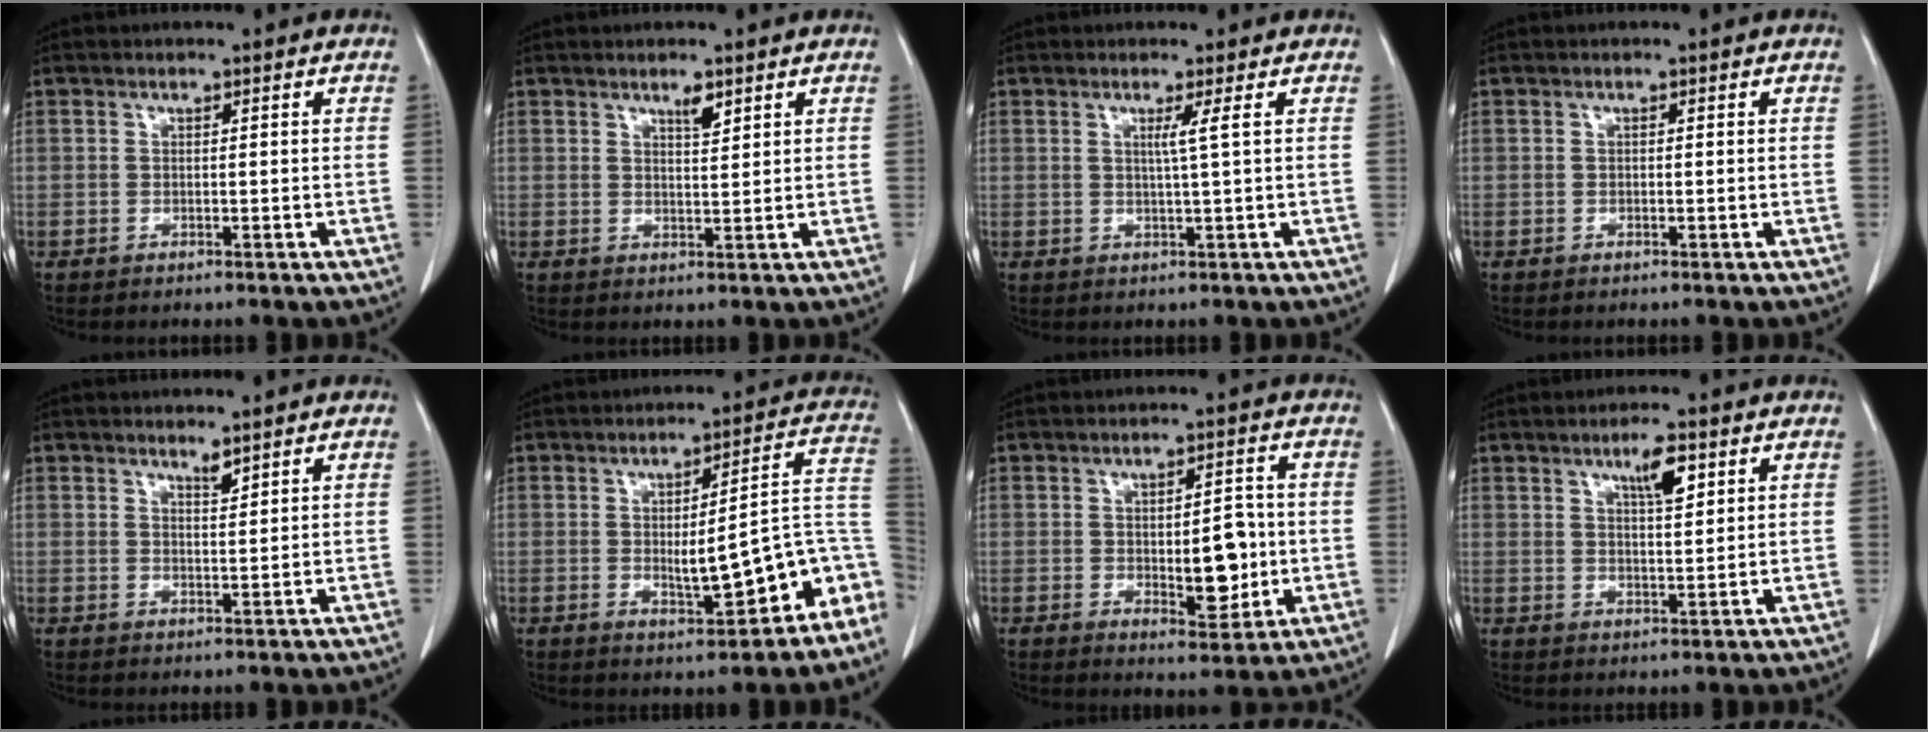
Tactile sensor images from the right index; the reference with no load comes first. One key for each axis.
{"total": 2.4, "fx": 1.7, "fy": 0.5, "fz": 1.5, "tx": -0.028, "ty": -0.004, "tz": 0.031}
{"total": 2.0, "fx": 0.7, "fy": -0.9, "fz": 1.6, "tx": -0.031, "ty": -0.007, "tz": 0.014}
{"total": 0.0}
{"total": 1.6, "fx": 1.5, "fy": 0.0, "fz": 0.7, "tx": -0.013, "ty": -0.007, "tz": 0.028}
{"total": 11.8, "fx": -4.2, "fy": 2.6, "fz": 10.7, "tx": -0.113, "ty": 0.027, "tz": -0.052}
{"total": 7.3, "fx": -0.7, "fy": 2.8, "fz": 6.7, "tx": -0.089, "ty": -0.006, "tz": -0.002}
{"total": 4.8, "fx": 2.6, "fy": 0.9, "fz": 4.0, "tx": -0.068, "ty": -0.001, "tz": 0.043}